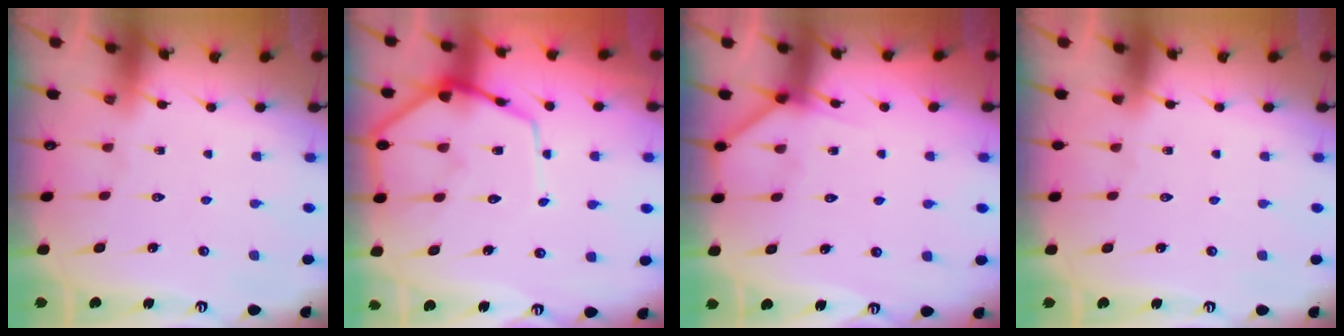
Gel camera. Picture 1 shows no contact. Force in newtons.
{"total": 11.5, "press": 11.4, "slide": 1.1}
{"total": 4.5, "press": 4.5, "slide": 0.4}
{"total": 0.0}